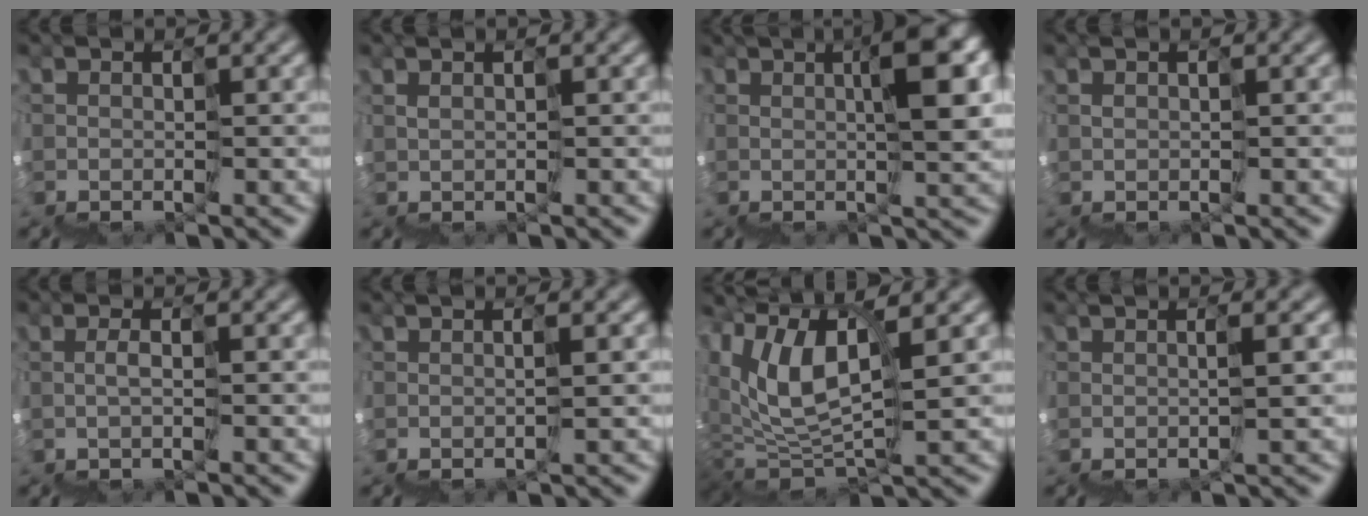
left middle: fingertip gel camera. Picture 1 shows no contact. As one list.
[{"total": 0.8, "force": [0.7, -0.4, 0.2], "torque": [-0.005, 0.011, 0.017]}, {"total": 7.5, "force": [2.9, 1.5, 6.8], "torque": [-0.115, 0.022, 0.057]}, {"total": 0.7, "force": [0.6, 0.2, 0.3], "torque": [-0.003, 0.010, 0.012]}, {"total": 0.8, "force": [-0.2, -0.6, 0.5], "torque": [-0.008, 0.002, 0.001]}, {"total": 2.2, "force": [1.1, 0.0, 1.9], "torque": [-0.020, 0.009, 0.024]}, {"total": 5.9, "force": [3.4, 1.7, 4.5], "torque": [-0.110, 0.018, 0.058]}, {"total": 3.3, "force": [1.2, 0.5, 3.1], "torque": [-0.019, 0.020, 0.024]}]